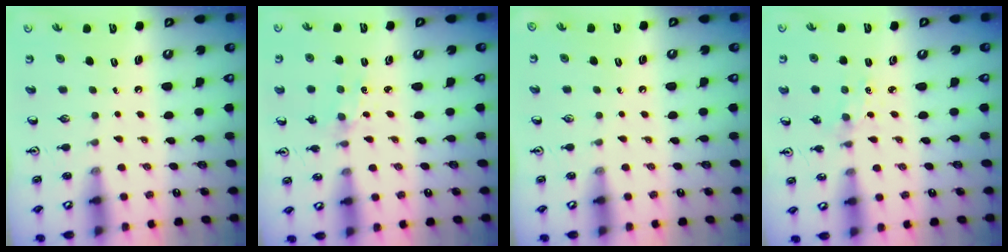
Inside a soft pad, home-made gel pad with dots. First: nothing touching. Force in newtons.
{"total": 1.7, "press": 1.6, "slide": 0.5}
{"total": 0.0}
{"total": 1.0, "press": 1.0, "slide": 0.2}